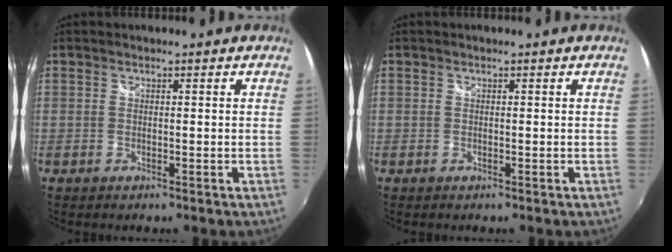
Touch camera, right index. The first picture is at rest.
{"total": 0.0}